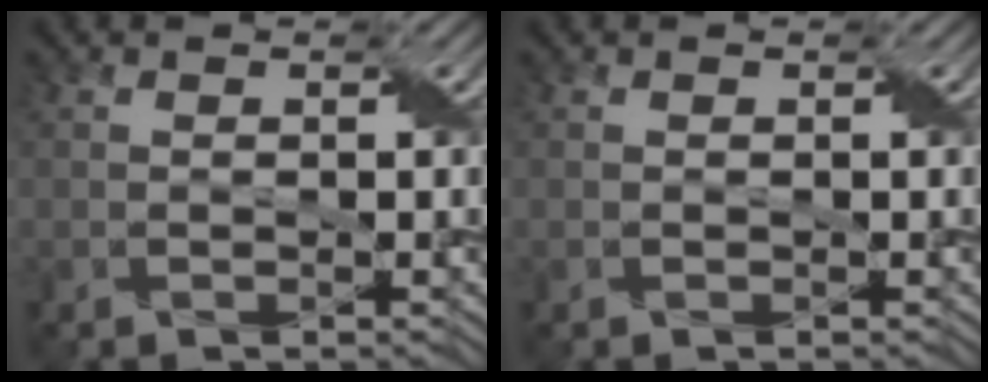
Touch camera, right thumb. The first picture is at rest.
{"total": 0.0}